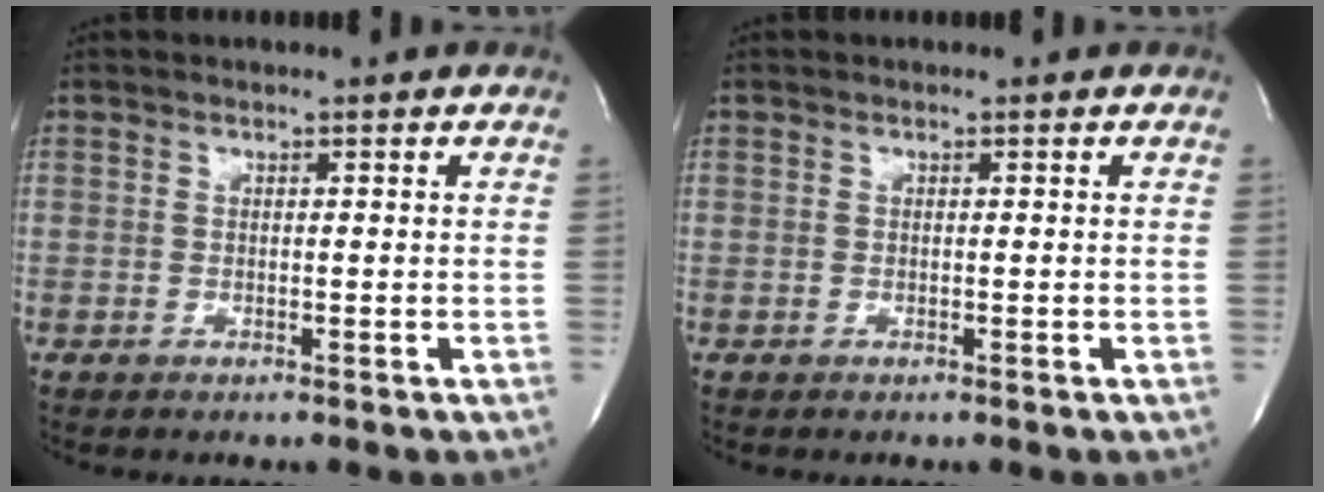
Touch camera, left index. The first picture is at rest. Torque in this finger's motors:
{"motor_torque": [0.02, -0.01, 0.00, 0.00]}